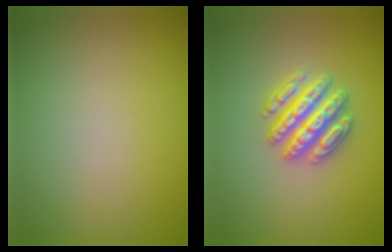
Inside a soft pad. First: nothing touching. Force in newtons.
{"total": 4.5, "press": 4.4, "slide": 0.8}